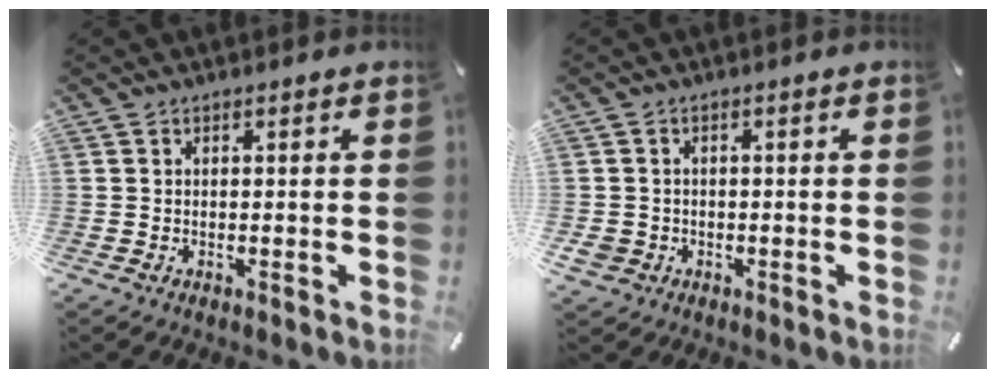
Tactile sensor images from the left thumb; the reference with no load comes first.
{"total": 2.8, "force": [-0.9, 2.5, 0.7], "torque": [-0.017, -0.001, -0.020]}